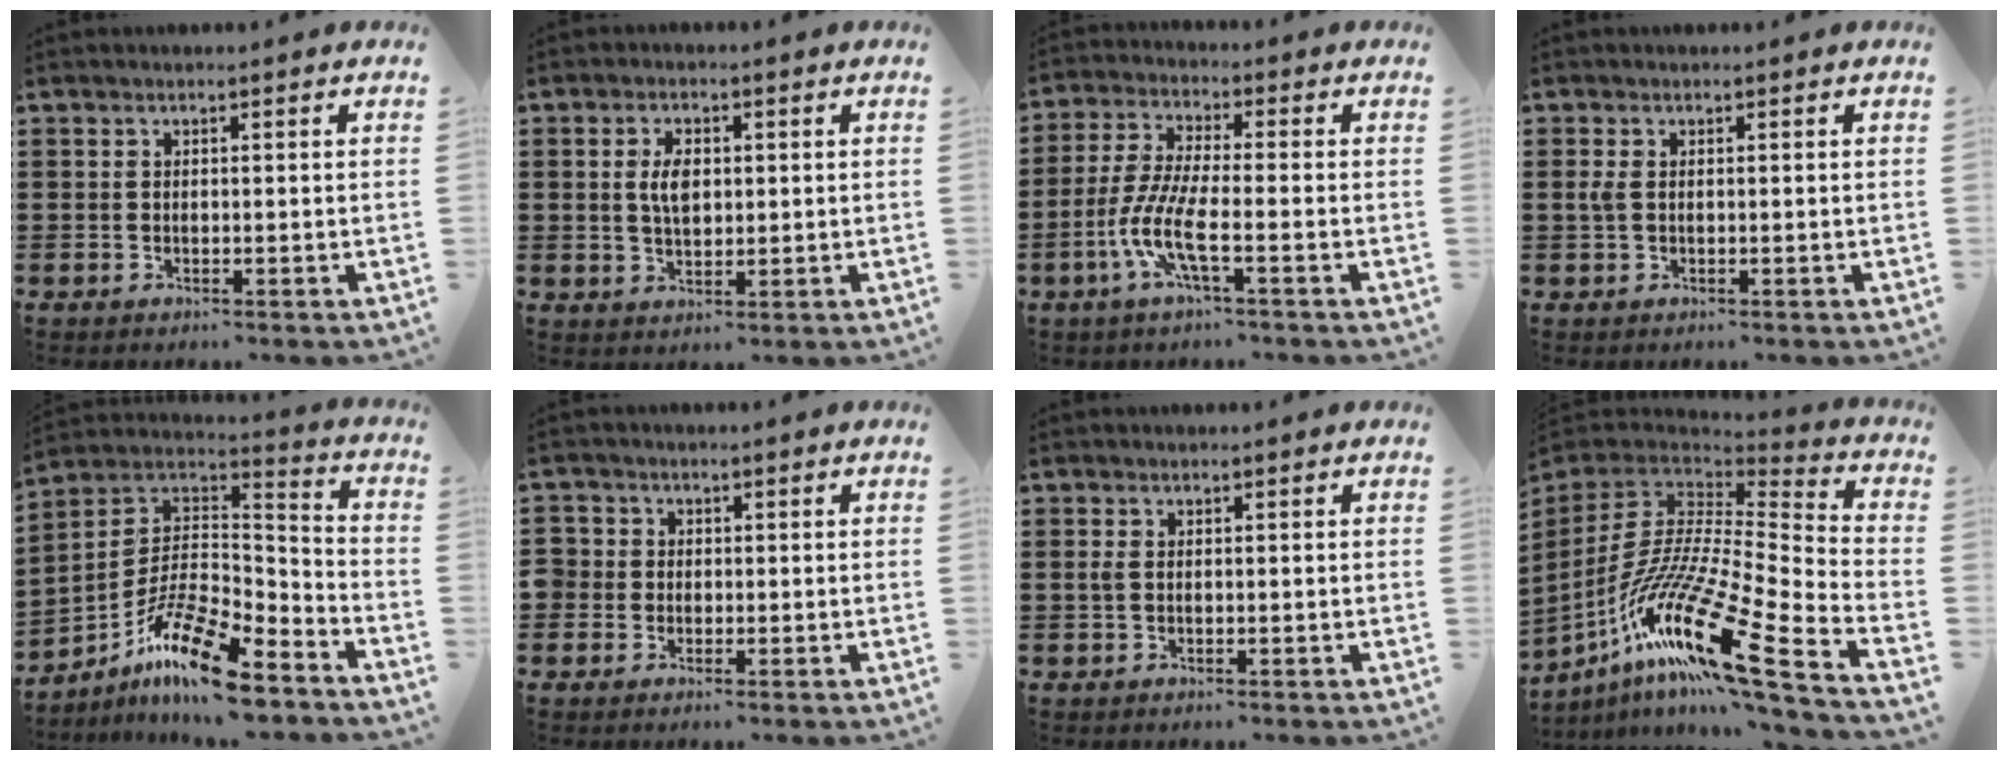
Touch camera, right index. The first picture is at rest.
{"total": 4.2, "force": [0.5, 2.2, 3.5], "torque": [-0.064, 0.007, 0.005]}
{"total": 7.9, "force": [-3.6, 1.3, 6.9], "torque": [-0.170, -0.019, -0.078]}
{"total": 1.7, "force": [0.1, 0.7, 1.5], "torque": [-0.046, -0.003, -0.005]}
{"total": 13.8, "force": [-10.0, 3.0, 9.0], "torque": [-0.182, 0.019, -0.192]}
{"total": 2.1, "force": [-0.4, 2.1, 0.3], "torque": [-0.016, 0.008, -0.011]}
{"total": 1.0, "force": [0.0, 0.4, 1.0], "torque": [-0.027, -0.001, -0.004]}
{"total": 19.8, "force": [-11.6, 3.3, 15.7], "torque": [-0.328, 0.000, -0.219]}